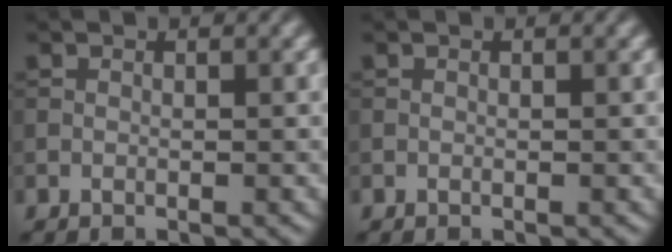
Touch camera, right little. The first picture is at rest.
{"total": 0.0}